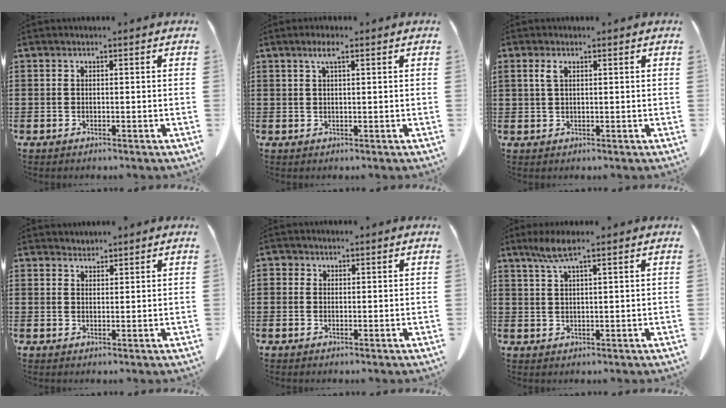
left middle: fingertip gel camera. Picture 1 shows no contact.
{"total": 2.3, "force": [1.1, 0.4, 1.9], "torque": [-0.041, 0.002, 0.019]}
{"total": 1.8, "force": [0.9, 0.7, 1.5], "torque": [-0.034, 0.002, 0.015]}
{"total": 1.4, "force": [1.4, 0.3, -0.2], "torque": [0.000, 0.002, 0.028]}
{"total": 0.9, "force": [0.2, 0.9, 0.1], "torque": [-0.005, 0.003, 0.004]}
{"total": 3.9, "force": [2.4, 0.4, 3.1], "torque": [-0.066, 0.001, 0.043]}